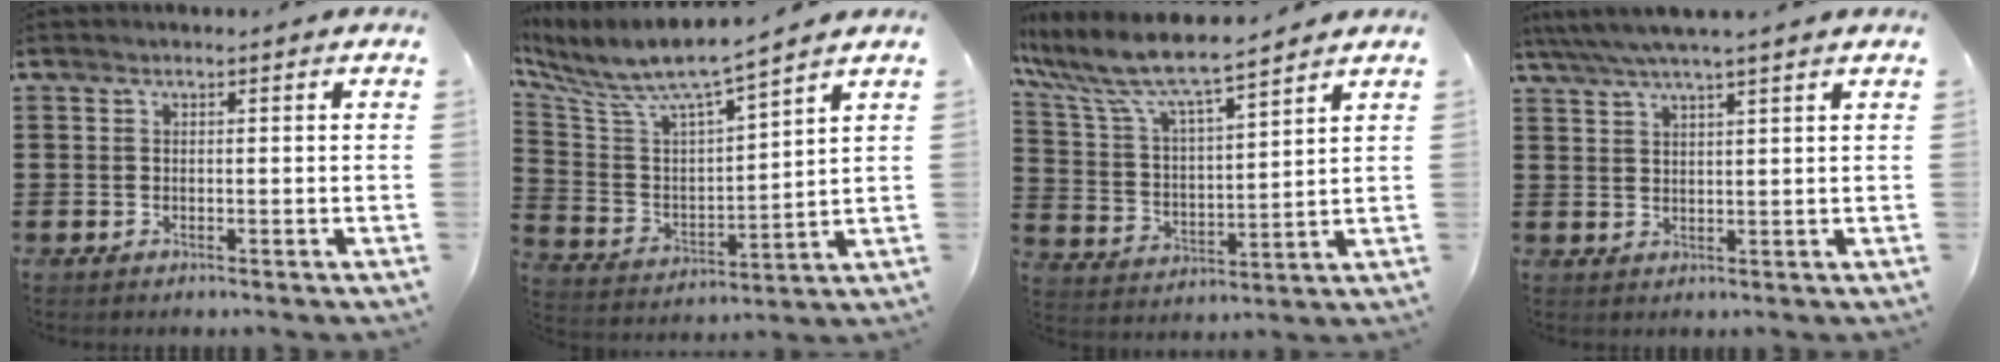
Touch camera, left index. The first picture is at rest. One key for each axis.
{"total": 7.0, "fx": 6.3, "fy": 0.7, "fz": 3.0, "tx": -0.093, "ty": -0.048, "tz": 0.102}
{"total": 8.0, "fx": 7.0, "fy": 1.0, "fz": 3.6, "tx": -0.103, "ty": -0.039, "tz": 0.117}
{"total": 3.7, "fx": 3.1, "fy": -0.3, "fz": 2.0, "tx": -0.048, "ty": -0.008, "tz": 0.056}